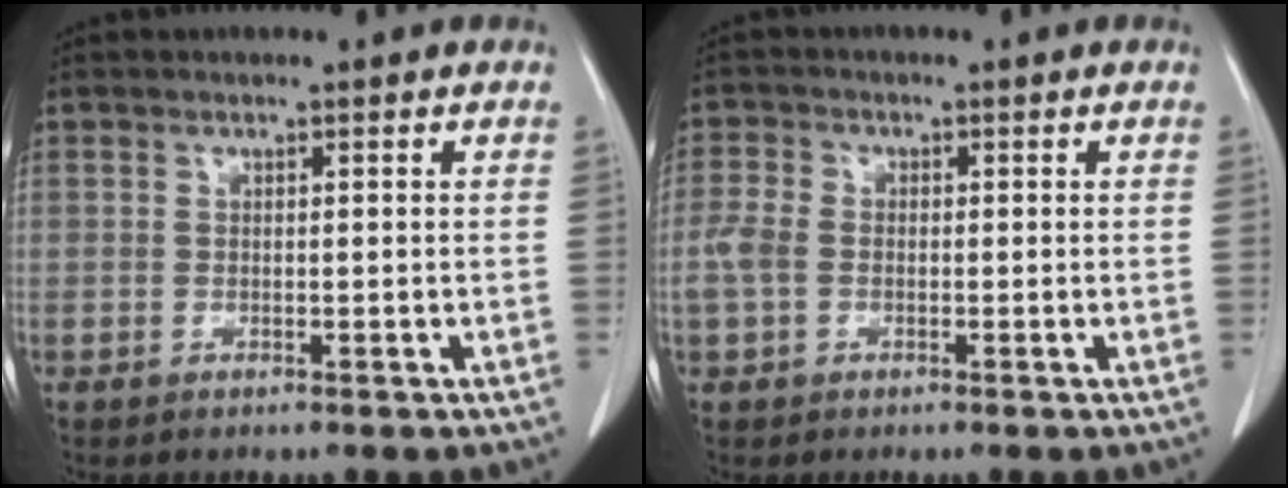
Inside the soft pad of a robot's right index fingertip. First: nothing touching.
{"total": 3.5, "force": [-0.6, 2.5, 2.4], "torque": [-0.074, 0.010, -0.015]}